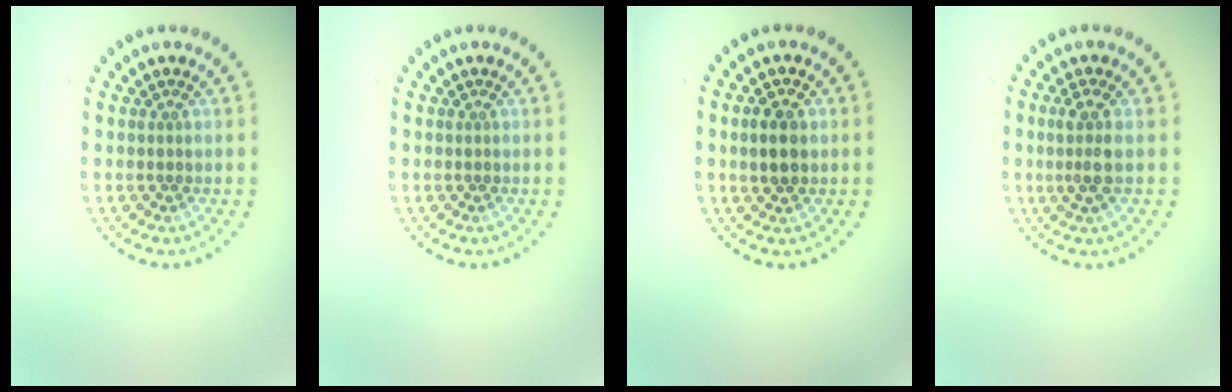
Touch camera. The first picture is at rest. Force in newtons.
{"total": 0.0}
{"total": 2.5, "press": 2.5, "slide": 0.1}
{"total": 2.2, "press": 1.9, "slide": 1.1}